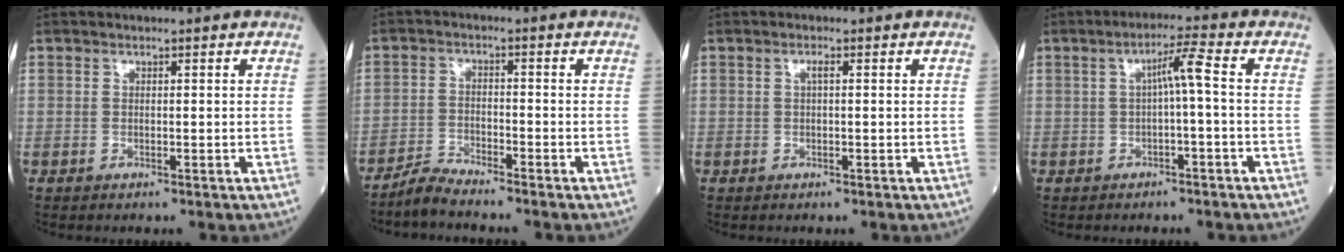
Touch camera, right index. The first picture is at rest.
{"total": 3.4, "force": [-3.3, -0.4, 0.3], "torque": [-0.009, -0.017, -0.067]}
{"total": 0.9, "force": [0.2, 0.2, 0.9], "torque": [-0.017, 0.003, 0.002]}
{"total": 3.9, "force": [-0.1, -0.1, 3.9], "torque": [-0.065, 0.014, -0.001]}